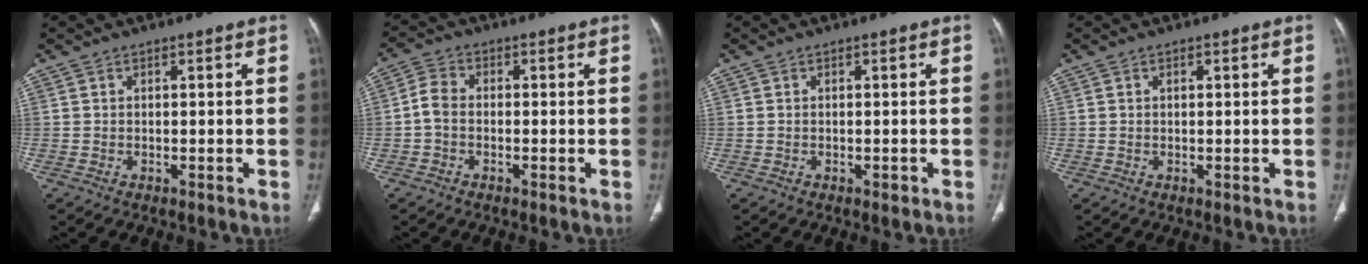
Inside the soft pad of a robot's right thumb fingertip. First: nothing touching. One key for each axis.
{"total": 3.6, "fx": -0.8, "fy": 2.5, "fz": 2.5, "tx": -0.050, "ty": 0.012, "tz": -0.024}
{"total": 0.5, "fx": -0.3, "fy": 0.2, "fz": 0.3, "tx": -0.005, "ty": 0.002, "tz": -0.003}
{"total": 0.5, "fx": 0.2, "fy": 0.2, "fz": 0.5, "tx": -0.007, "ty": -0.001, "tz": 0.004}